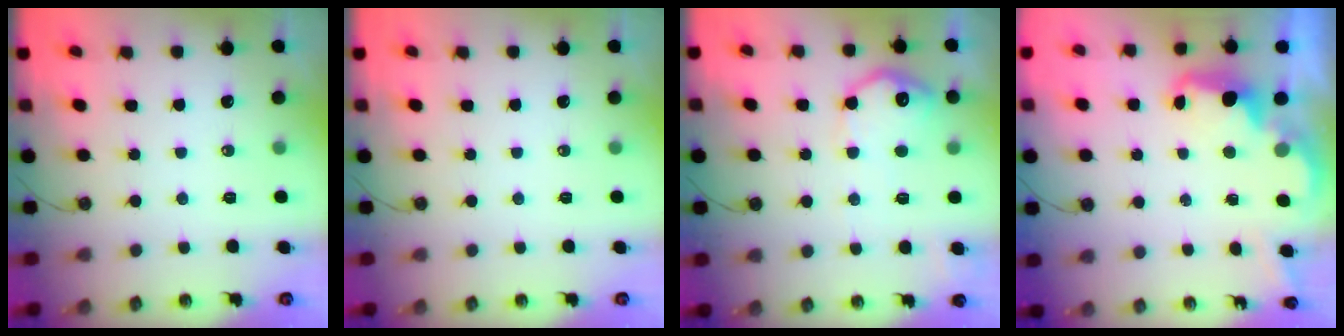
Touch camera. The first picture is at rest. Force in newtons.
{"total": 0.0}
{"total": 12.2, "press": 12.2, "slide": 0.4}
{"total": 2.4, "press": 2.4, "slide": 0.5}